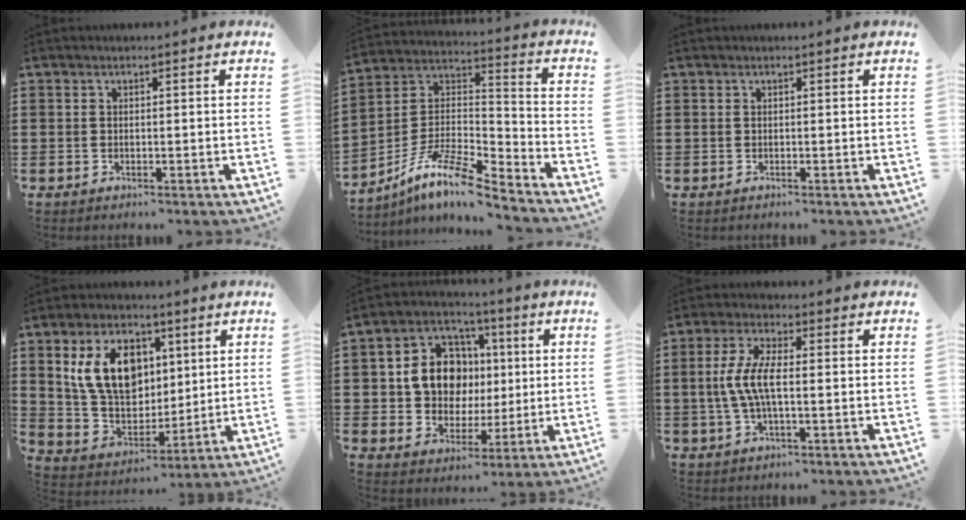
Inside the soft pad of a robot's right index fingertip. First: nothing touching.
{"total": 9.8, "force": [-8.0, 1.5, 5.5], "torque": [-0.129, -0.002, -0.168]}
{"total": 0.0}
{"total": 11.6, "force": [3.7, 8.0, 7.6], "torque": [-0.170, 0.015, 0.067]}
{"total": 9.8, "force": [0.9, 8.3, 5.1], "torque": [-0.119, 0.017, 0.019]}
{"total": 6.5, "force": [-0.6, 2.0, 6.1], "torque": [-0.144, -0.007, -0.021]}